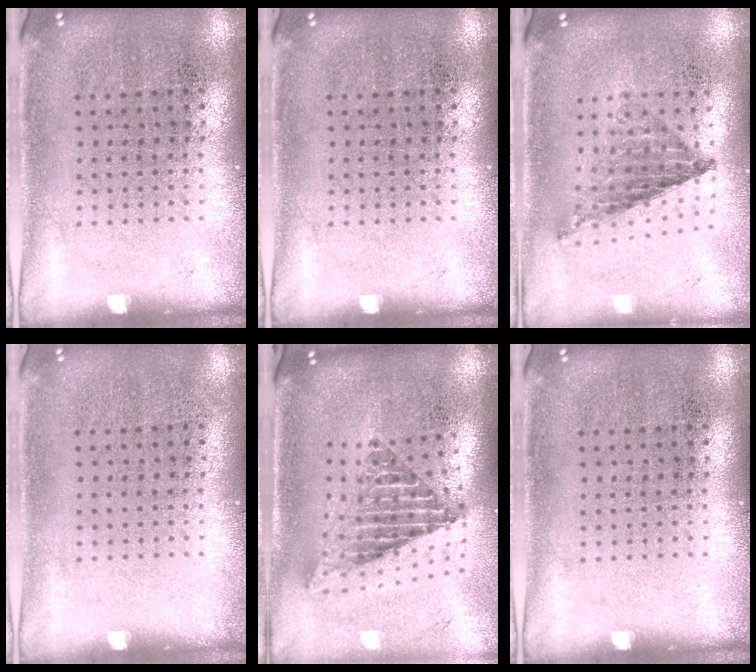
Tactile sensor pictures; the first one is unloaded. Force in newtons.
{"total": 0.0}
{"total": 0.8, "press": 0.8, "slide": 0.1}
{"total": 0.0}
{"total": 2.4, "press": 1.6, "slide": 1.8}
{"total": 0.0}